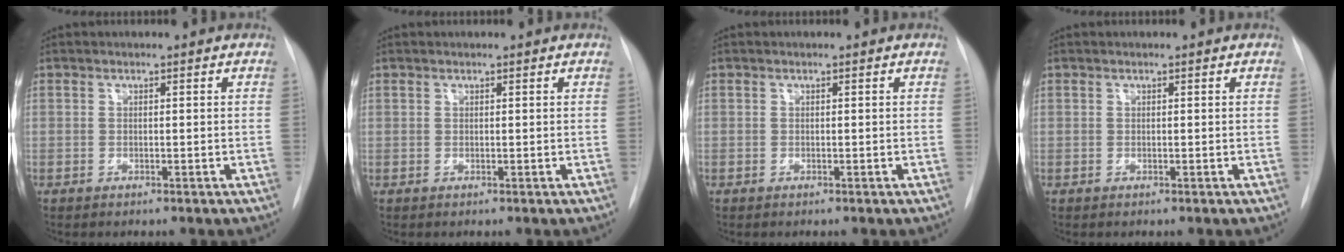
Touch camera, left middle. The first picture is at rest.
{"total": 0.0}
{"total": 0.0}
{"total": 0.0}